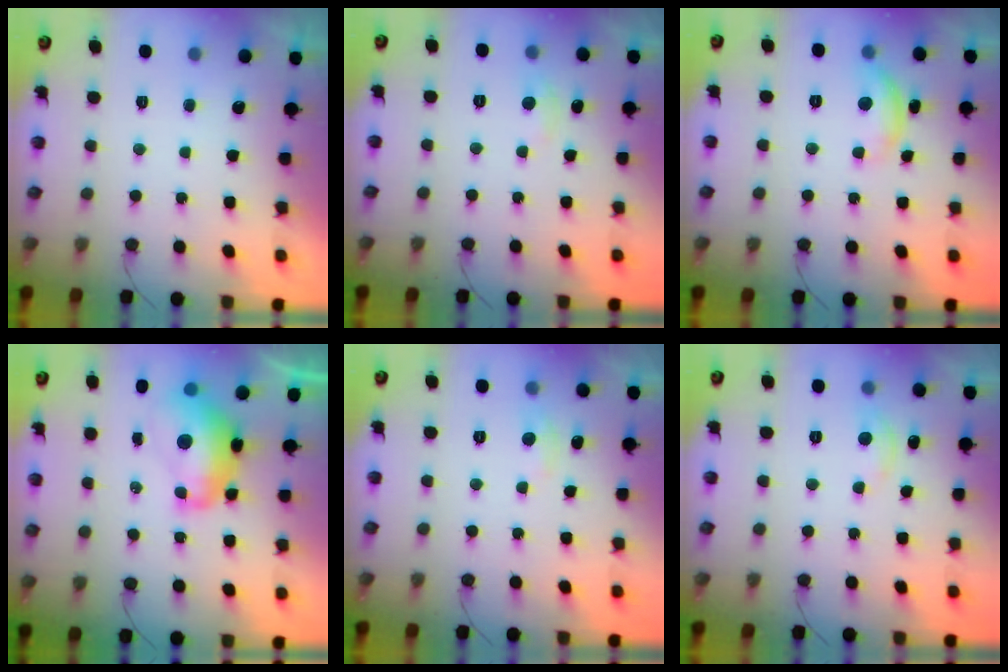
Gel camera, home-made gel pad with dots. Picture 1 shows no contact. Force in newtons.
{"total": 2.3, "press": 2.3, "slide": 0.3}
{"total": 8.6, "press": 8.6, "slide": 0.3}
{"total": 12.7, "press": 12.7, "slide": 1.1}
{"total": 2.6, "press": 2.6, "slide": 0.3}
{"total": 2.9, "press": 2.8, "slide": 0.4}